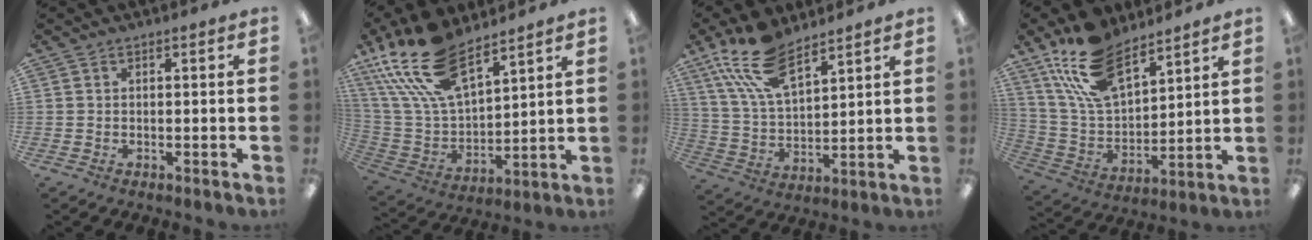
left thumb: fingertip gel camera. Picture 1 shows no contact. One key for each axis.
{"total": 21.6, "fx": 14.6, "fy": 9.6, "fz": 12.7, "tx": -0.291, "ty": -0.070, "tz": 0.269}
{"total": 15.1, "fx": 10.5, "fy": 6.4, "fz": 8.9, "tx": -0.196, "ty": -0.036, "tz": 0.191}
{"total": 18.3, "fx": 12.6, "fy": 8.7, "fz": 10.1, "tx": -0.213, "ty": -0.051, "tz": 0.235}